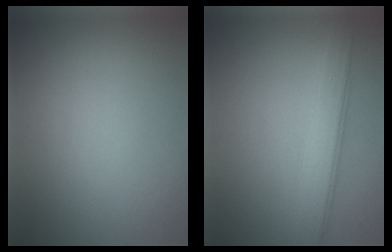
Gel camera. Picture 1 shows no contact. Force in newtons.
{"total": 4.4, "press": 4.4, "slide": 0.1}